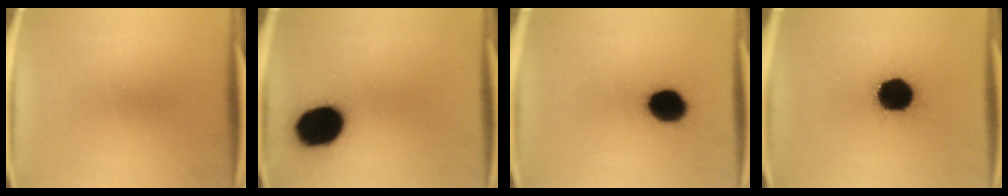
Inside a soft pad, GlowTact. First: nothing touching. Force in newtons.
{"total": 16.3}
{"total": 12.2}
{"total": 17.3}